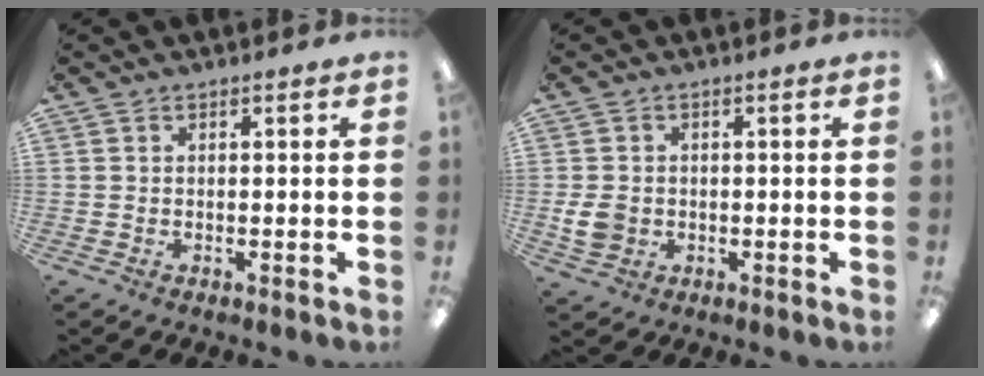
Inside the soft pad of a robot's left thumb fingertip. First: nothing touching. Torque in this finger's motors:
{"motor_torque": [-0.53, 0.75, 0.62, -0.20, 0.04]}